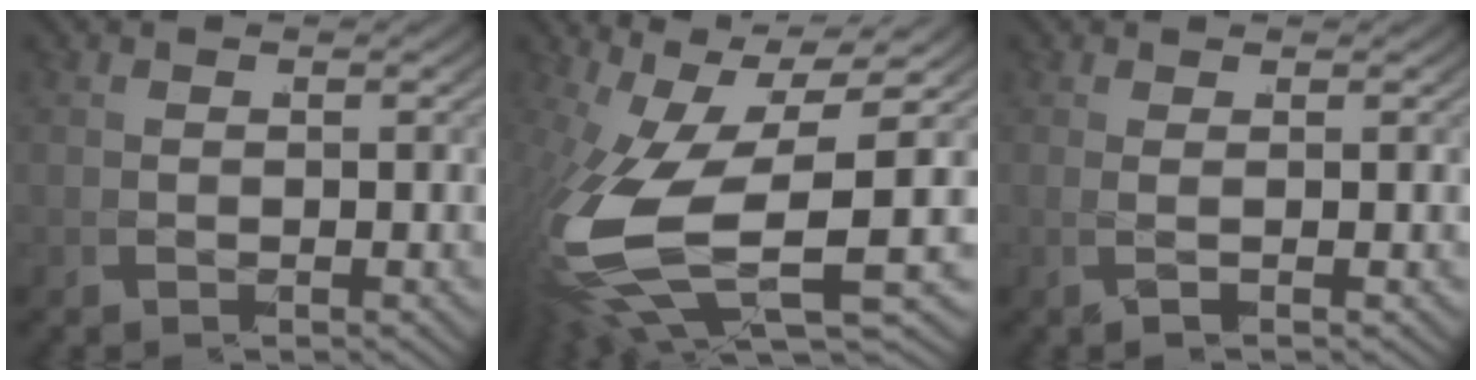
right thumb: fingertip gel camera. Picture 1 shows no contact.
{"total": 14.3, "force": [0.0, 7.6, 12.1], "torque": [-0.277, -0.062, 0.035]}
{"total": 1.0, "force": [0.3, -0.3, 0.9], "torque": [-0.028, -0.002, 0.008]}